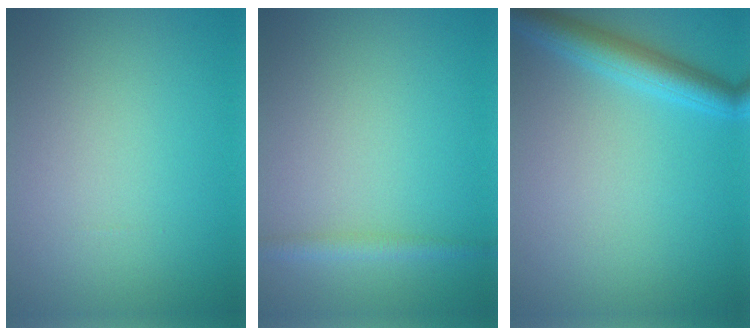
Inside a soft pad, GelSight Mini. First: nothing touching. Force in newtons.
{"total": 1.4, "press": 1.4, "slide": 0.1}
{"total": 3.8, "press": 3.8, "slide": 0.1}